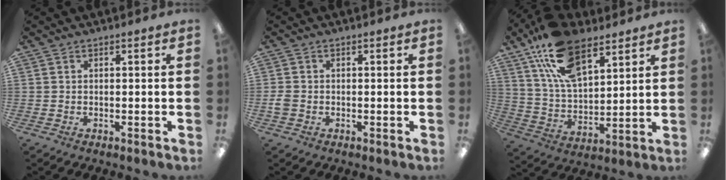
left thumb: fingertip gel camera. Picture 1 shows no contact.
{"total": 2.1, "force": [-0.7, 1.6, 1.1], "torque": [-0.018, 0.002, -0.012]}
{"total": 18.3, "force": [10.8, 9.5, 11.5], "torque": [-0.206, -0.037, 0.196]}